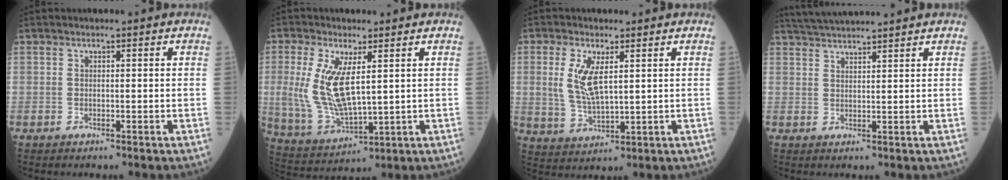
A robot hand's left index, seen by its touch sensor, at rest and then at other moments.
{"total": 10.5, "force": [2.0, 3.4, 9.7], "torque": [-0.220, -0.005, 0.057]}
{"total": 6.6, "force": [1.7, 2.1, 6.0], "torque": [-0.135, 0.000, 0.048]}
{"total": 7.1, "force": [6.7, -0.8, 2.3], "torque": [-0.047, 0.031, 0.111]}